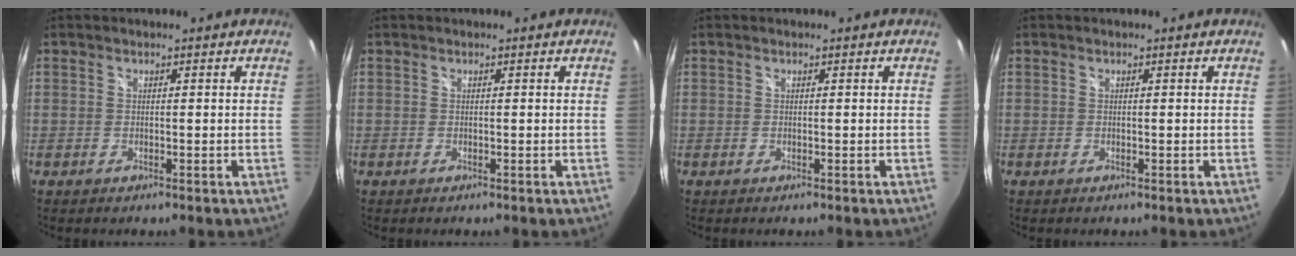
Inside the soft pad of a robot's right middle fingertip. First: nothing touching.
{"total": 0.0}
{"total": 0.0}
{"total": 0.0}